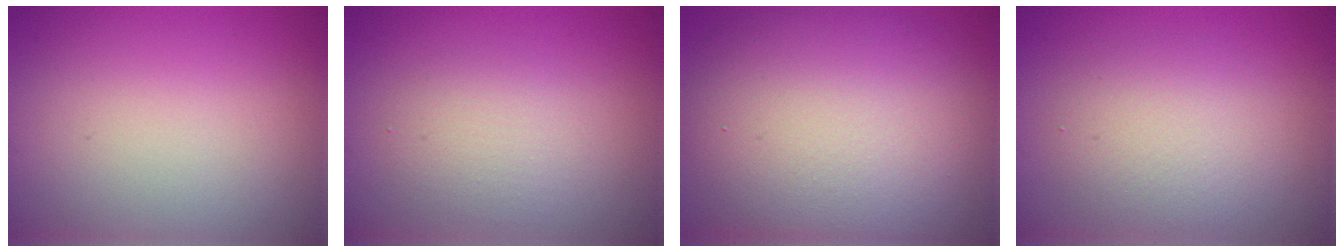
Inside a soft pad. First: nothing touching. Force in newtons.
{"total": 2.5, "press": 2.5, "slide": 0.1}
{"total": 12.6, "press": 12.6, "slide": 0.6}
{"total": 3.8, "press": 3.8, "slide": 0.4}